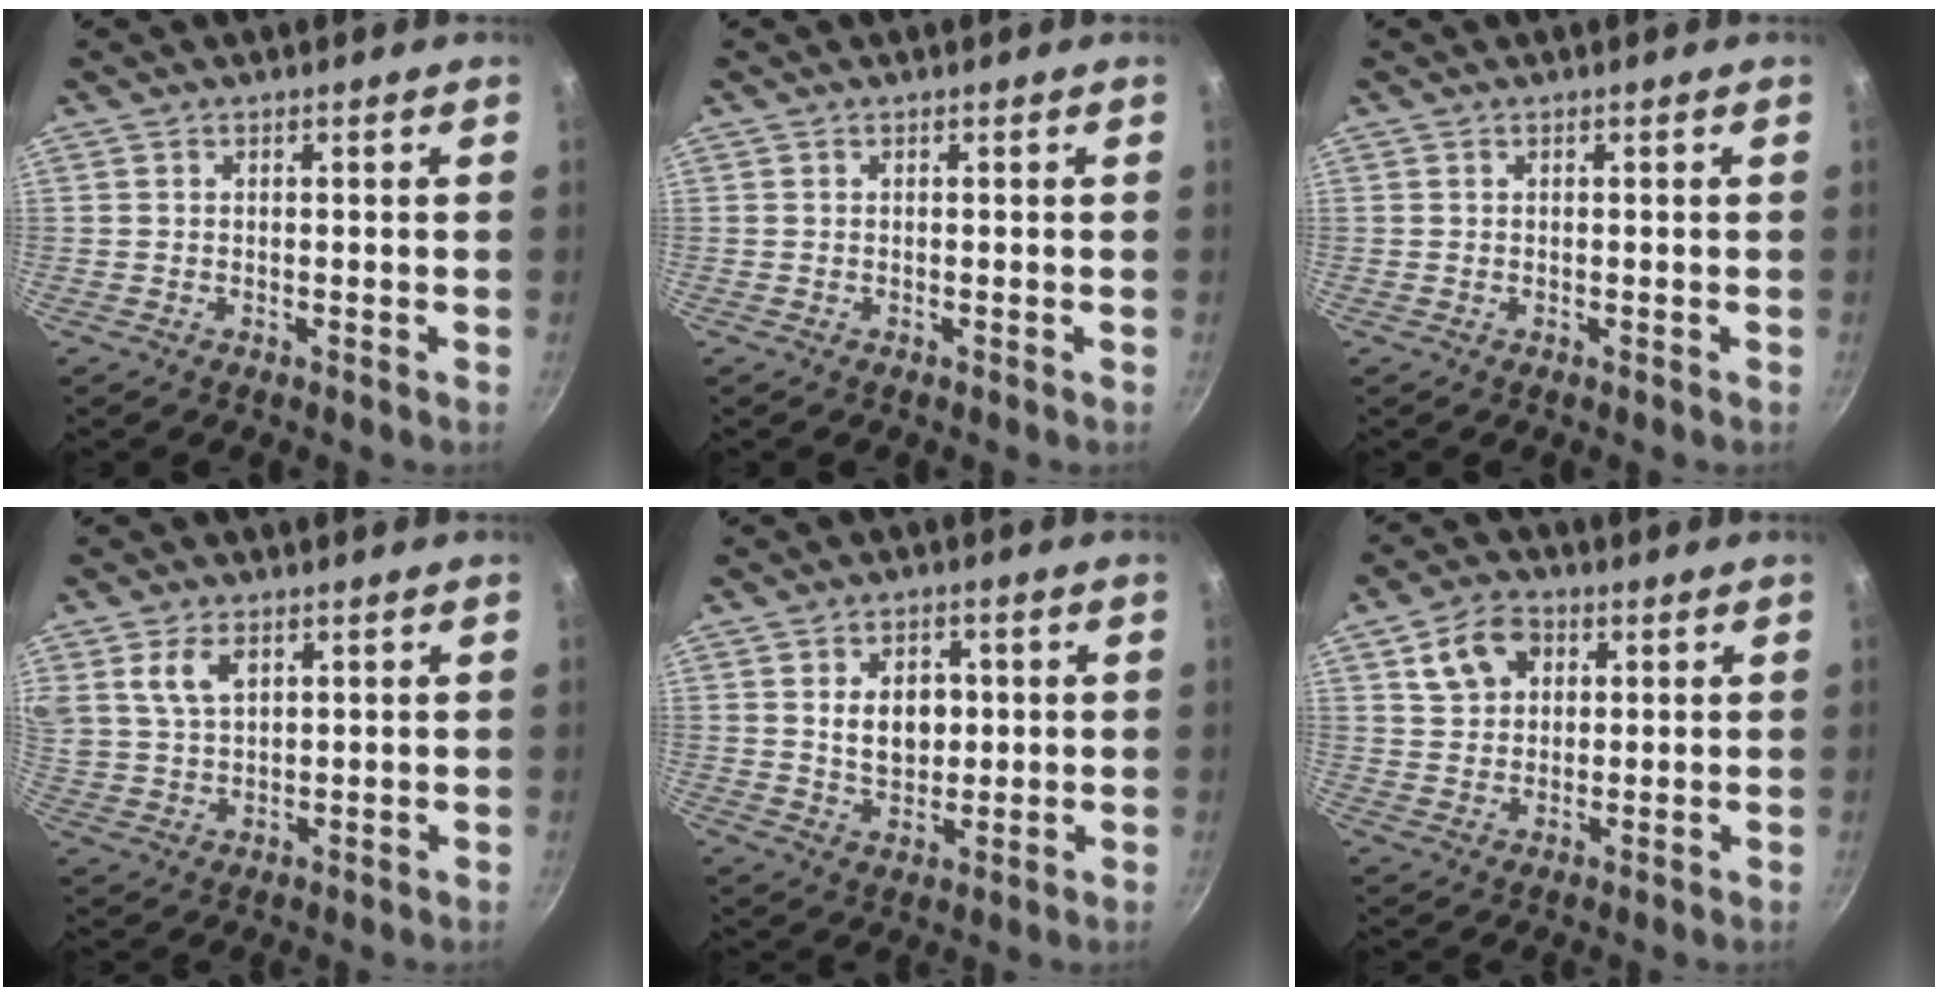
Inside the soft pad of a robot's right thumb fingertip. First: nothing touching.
{"total": 0.0}
{"total": 0.0}
{"total": 6.8, "force": [3.1, 4.1, 4.5], "torque": [-0.080, -0.009, 0.068]}
{"total": 8.0, "force": [1.5, 5.6, 5.5], "torque": [-0.053, -0.009, 0.030]}
{"total": 8.3, "force": [3.2, 6.2, 4.6], "torque": [-0.059, 0.000, 0.054]}